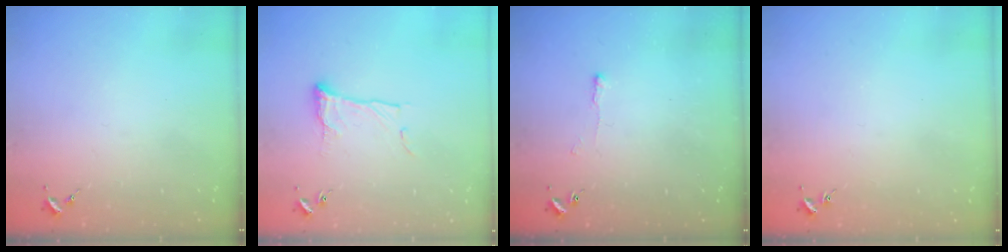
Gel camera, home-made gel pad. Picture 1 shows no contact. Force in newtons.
{"total": 9.1, "press": 9.1, "slide": 0.3}
{"total": 3.2, "press": 3.1, "slide": 0.6}
{"total": 0.9, "press": 0.9, "slide": 0.2}